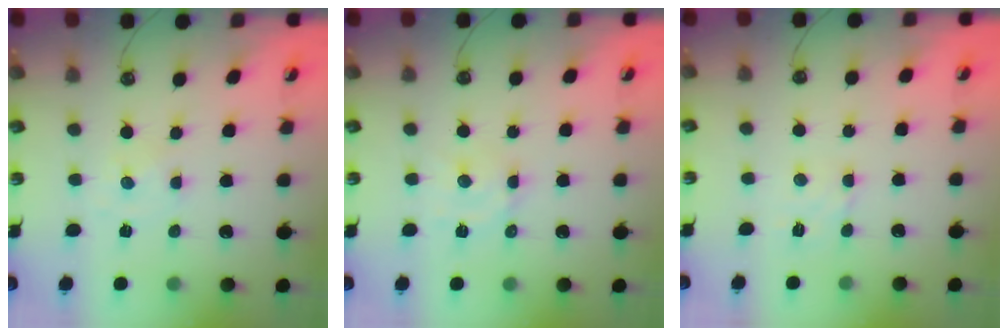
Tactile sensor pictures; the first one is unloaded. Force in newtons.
{"total": 6.8, "press": 6.8, "slide": 0.4}
{"total": 2.9, "press": 2.8, "slide": 0.5}